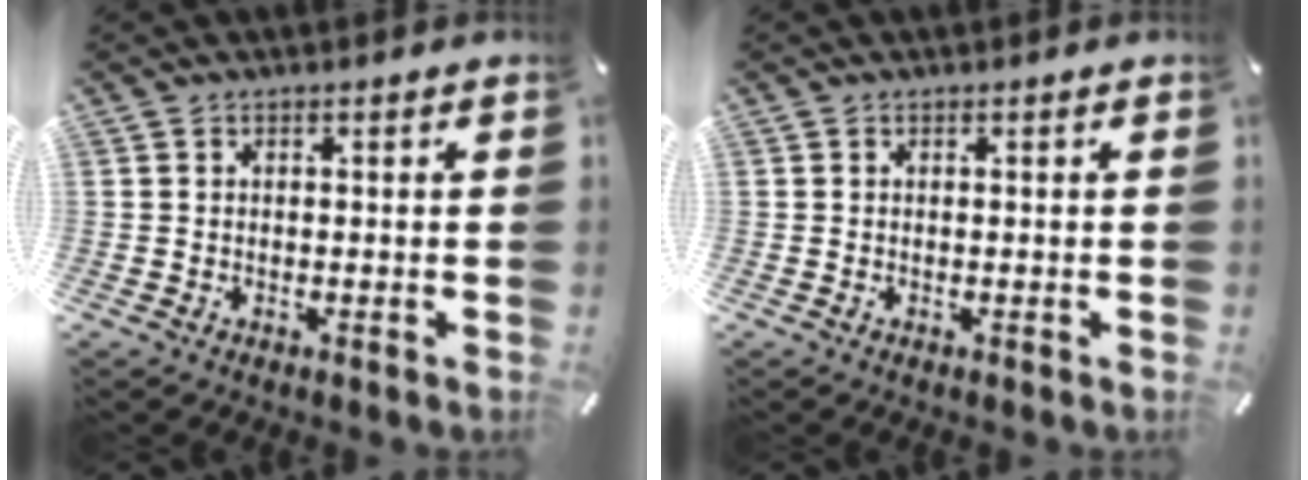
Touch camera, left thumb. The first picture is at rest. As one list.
[{"total": 0.0}]